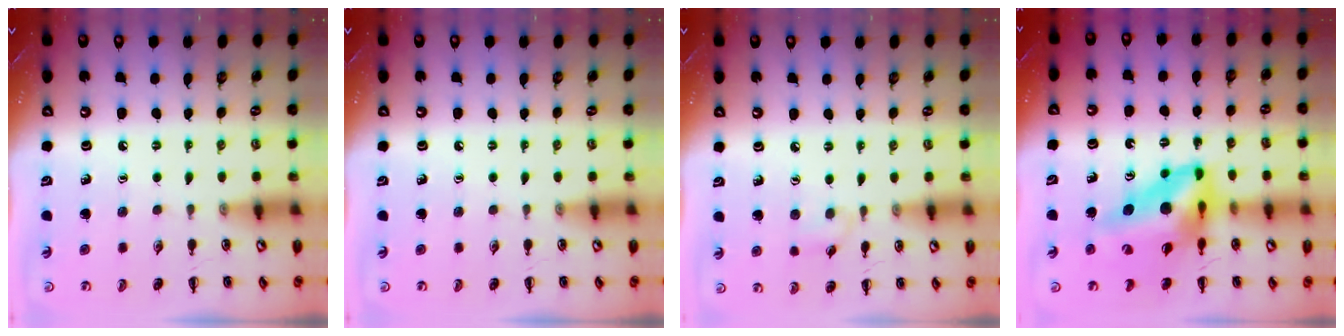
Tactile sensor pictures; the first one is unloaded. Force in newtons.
{"total": 0.0}
{"total": 3.1, "press": 2.9, "slide": 1.1}
{"total": 14.9, "press": 14.2, "slide": 4.6}